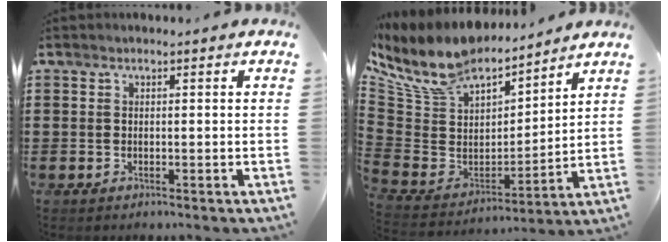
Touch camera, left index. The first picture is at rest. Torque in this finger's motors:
{"motor_torque": [2.14, 0.00, 1.05, 0.21]}